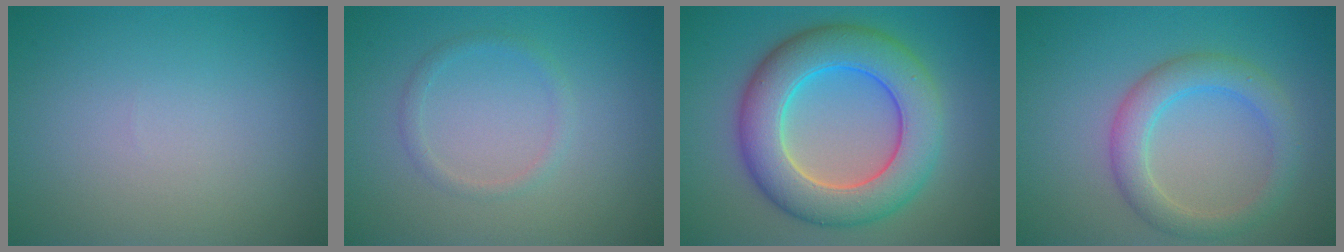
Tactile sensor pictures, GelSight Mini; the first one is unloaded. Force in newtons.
{"total": 1.2, "press": 1.2, "slide": 0.1}
{"total": 9.1, "press": 9.1, "slide": 0.3}
{"total": 3.9, "press": 3.9, "slide": 0.1}